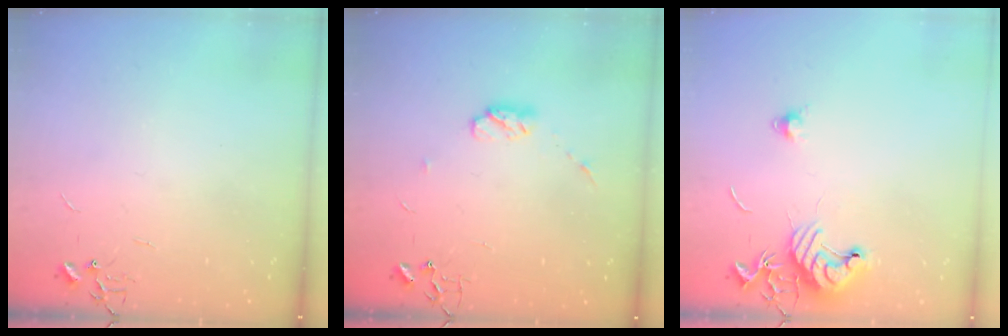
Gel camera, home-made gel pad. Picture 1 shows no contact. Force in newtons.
{"total": 6.3, "press": 6.2, "slide": 0.9}
{"total": 11.3, "press": 11.2, "slide": 1.1}